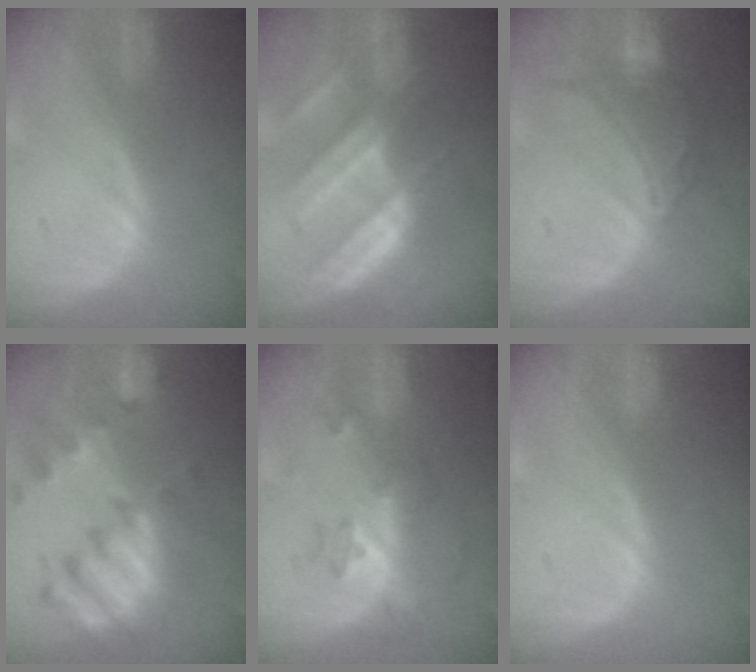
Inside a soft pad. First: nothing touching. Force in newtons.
{"total": 9.6, "press": 8.5, "slide": 4.5}
{"total": 7.1, "press": 7.1, "slide": 0.2}
{"total": 10.5, "press": 9.1, "slide": 5.2}
{"total": 6.1, "press": 5.4, "slide": 2.8}
{"total": 0.0}